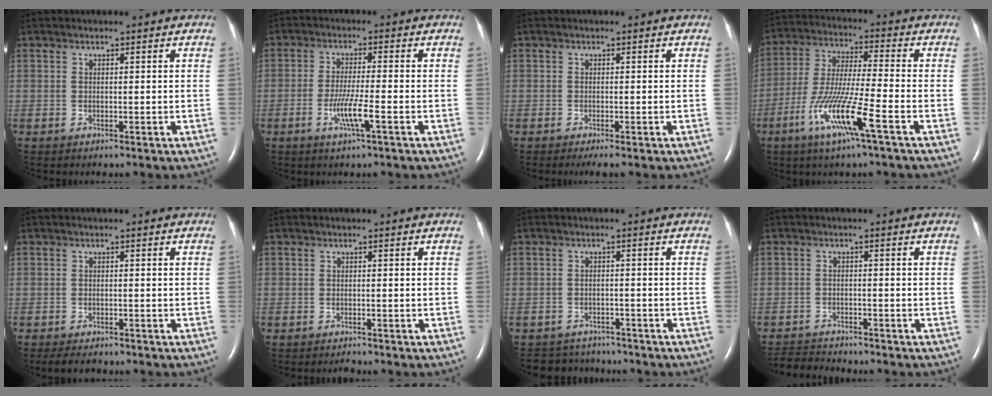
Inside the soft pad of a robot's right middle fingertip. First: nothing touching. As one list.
[{"total": 5.0, "force": [-2.0, -0.2, 4.6], "torque": [-0.091, -0.009, -0.039]}, {"total": 1.5, "force": [-1.0, 0.0, 1.1], "torque": [-0.024, -0.007, -0.019]}, {"total": 11.9, "force": [-5.6, -0.1, 10.5], "torque": [-0.216, -0.018, -0.109]}, {"total": 3.0, "force": [-2.4, 1.0, 1.4], "torque": [-0.027, -0.008, -0.033]}, {"total": 0.6, "force": [-0.6, 0.0, 0.1], "torque": [-0.007, -0.003, -0.008]}, {"total": 5.5, "force": [-5.1, 1.9, -0.2], "torque": [-0.001, 0.007, -0.072]}, {"total": 4.3, "force": [-4.3, 0.1, 0.0], "torque": [0.000, -0.019, -0.075]}]